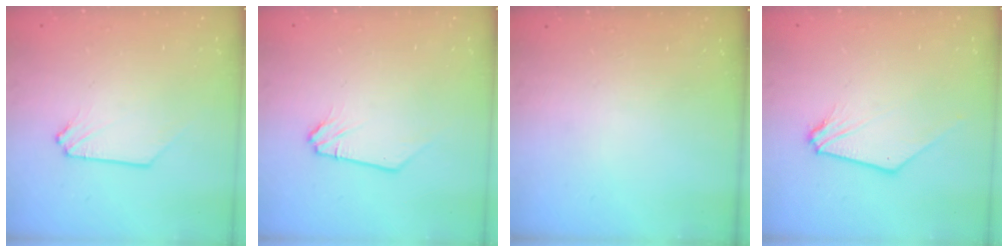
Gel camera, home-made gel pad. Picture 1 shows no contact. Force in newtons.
{"total": 0.0}
{"total": 0.0}
{"total": 1.8, "press": 1.8, "slide": 0.4}